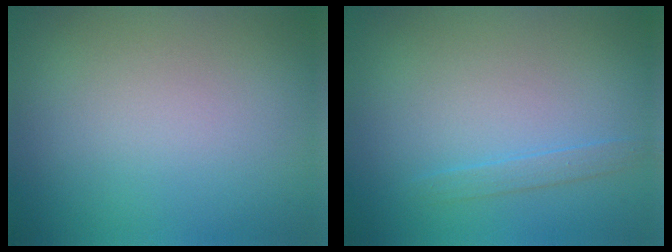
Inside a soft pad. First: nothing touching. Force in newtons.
{"total": 1.1, "press": 1.1, "slide": 0.1}